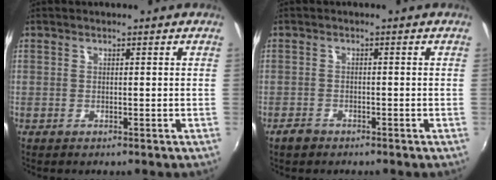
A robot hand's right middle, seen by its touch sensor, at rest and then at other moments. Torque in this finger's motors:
{"motor_torque": [0.53, -0.34, 0.11, 0.00]}